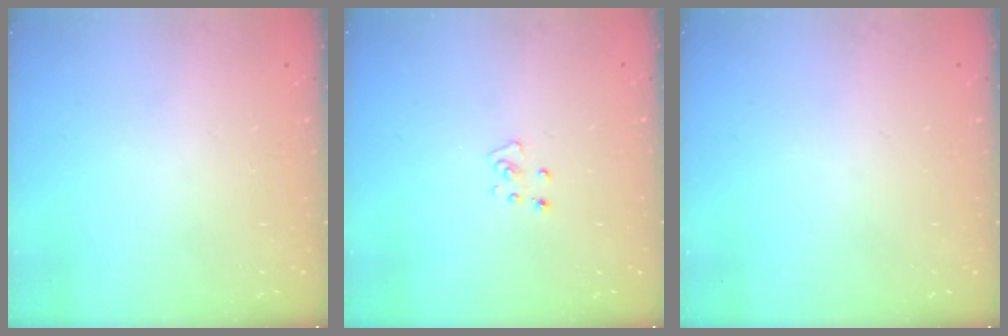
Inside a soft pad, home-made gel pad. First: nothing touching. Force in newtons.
{"total": 2.8, "press": 2.8, "slide": 0.2}
{"total": 0.0}